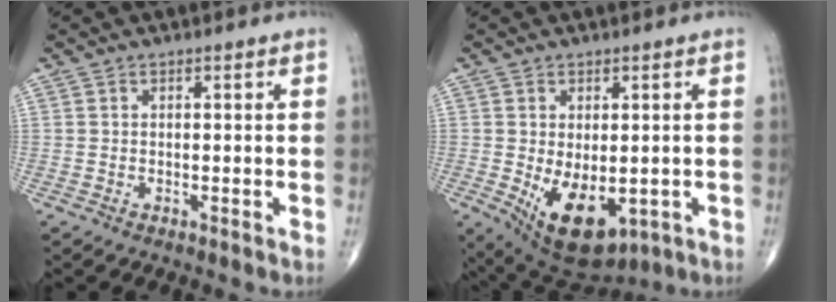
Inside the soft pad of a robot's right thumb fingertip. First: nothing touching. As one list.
[{"total": 11.8, "force": [-2.7, 6.5, 9.4], "torque": [-0.139, -0.012, -0.019]}]